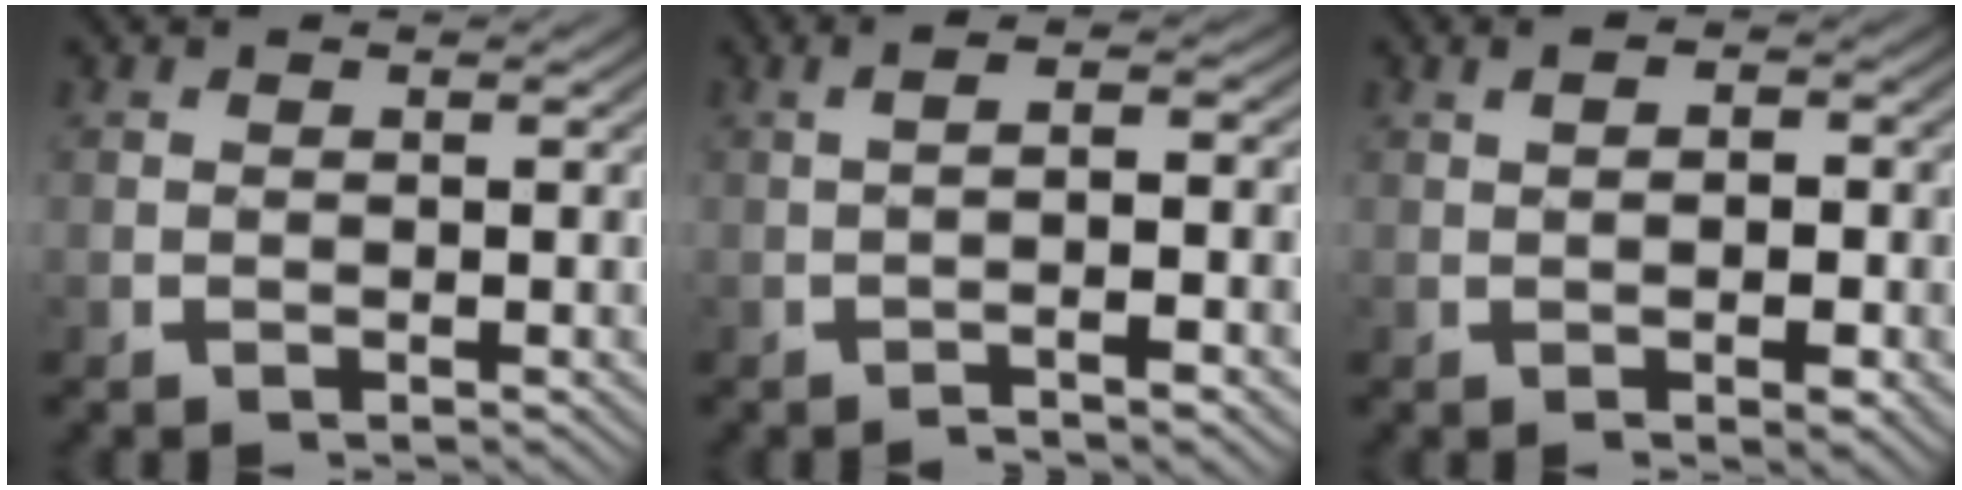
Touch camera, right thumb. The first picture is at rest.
{"total": 4.3, "force": [-0.8, 1.0, 4.1], "torque": [-0.060, 0.018, -0.019]}
{"total": 2.8, "force": [-0.2, 1.5, 2.4], "torque": [-0.029, -0.001, -0.005]}